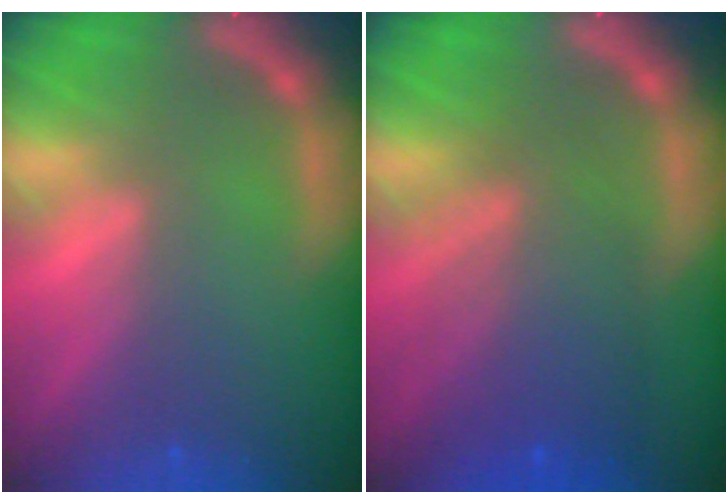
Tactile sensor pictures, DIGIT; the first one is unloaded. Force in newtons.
{"total": 7.1}